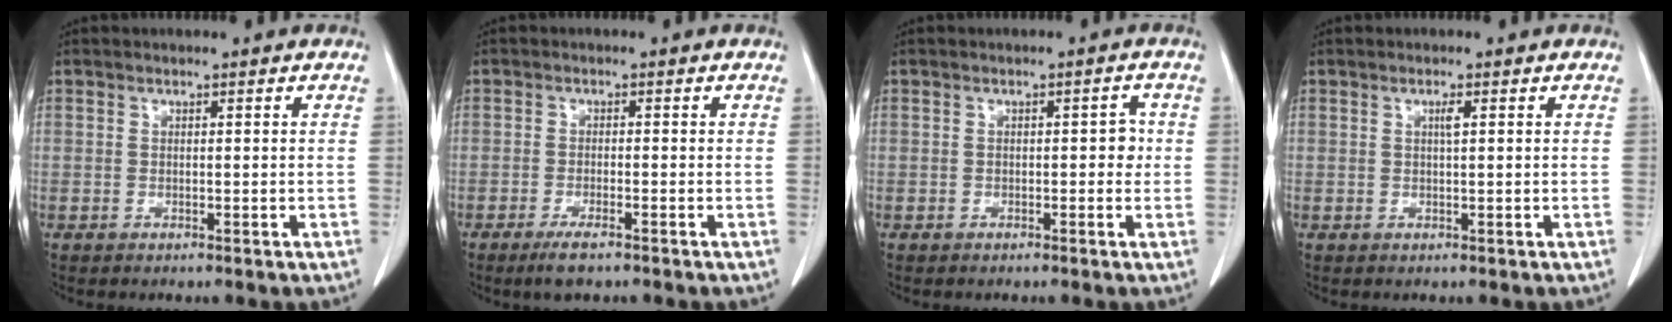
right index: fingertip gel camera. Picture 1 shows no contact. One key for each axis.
{"total": 3.3, "fx": -2.3, "fy": 0.5, "fz": 2.3, "tx": -0.049, "ty": -0.006, "tz": -0.040}
{"total": 2.0, "fx": -0.1, "fy": 0.9, "fz": 1.7, "tx": -0.016, "ty": 0.009, "tz": -0.004}
{"total": 1.1, "fx": 0.3, "fy": 0.0, "fz": 1.0, "tx": -0.020, "ty": 0.001, "tz": 0.005}